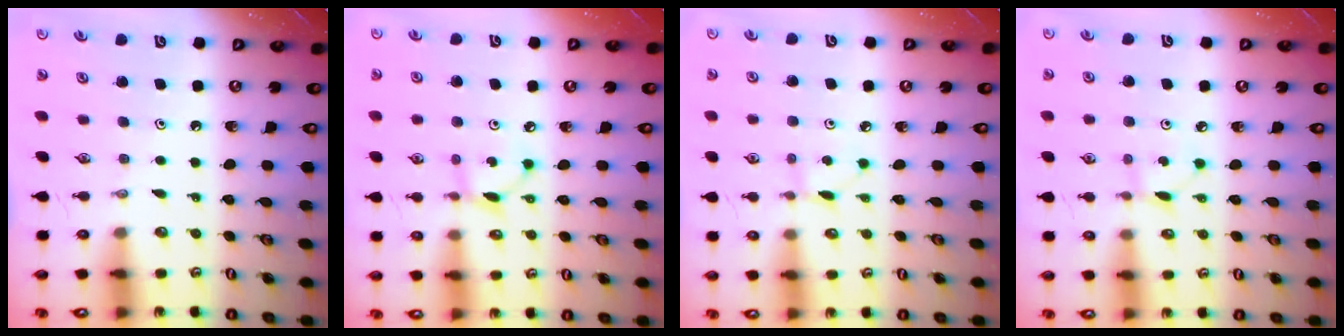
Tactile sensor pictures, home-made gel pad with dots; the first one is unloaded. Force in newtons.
{"total": 5.0, "press": 5.0, "slide": 0.2}
{"total": 3.1, "press": 3.0, "slide": 0.4}
{"total": 1.5, "press": 1.5, "slide": 0.1}